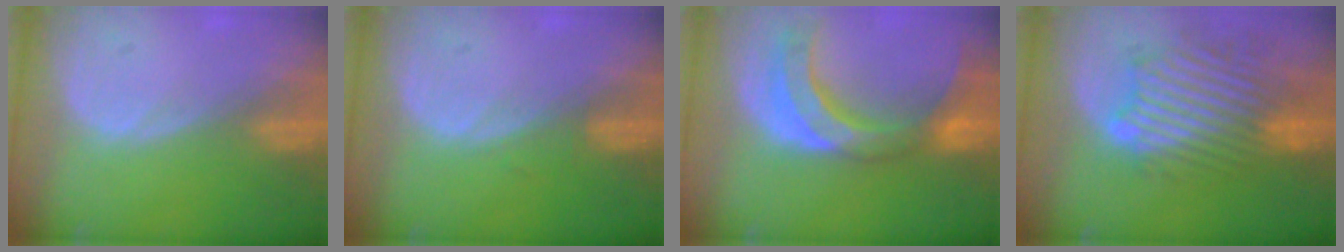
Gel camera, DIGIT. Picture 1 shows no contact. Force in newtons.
{"total": 0.6, "press": 0.6, "slide": 0.2}
{"total": 10.6, "press": 9.3, "slide": 5.0}
{"total": 11.0, "press": 10.3, "slide": 3.9}